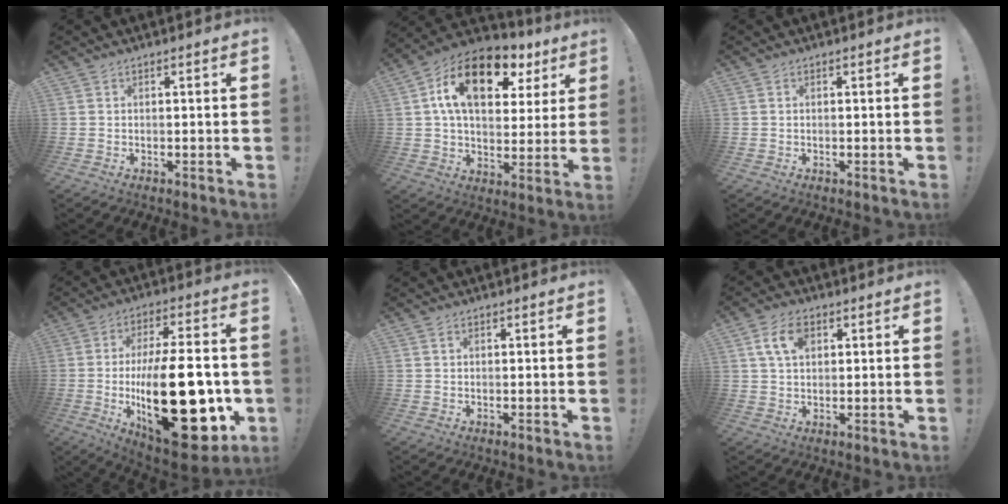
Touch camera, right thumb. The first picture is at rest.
{"total": 17.5, "force": [7.8, 10.1, 12.0], "torque": [-0.185, -0.031, 0.134]}
{"total": 0.0}
{"total": 33.8, "force": [-5.2, 14.4, 30.1], "torque": [-0.487, 0.021, -0.059]}
{"total": 0.6, "force": [0.3, 0.2, 0.5], "torque": [-0.006, 0.000, 0.005]}
{"total": 7.7, "force": [2.6, 4.8, 5.5], "torque": [-0.096, 0.001, 0.048]}